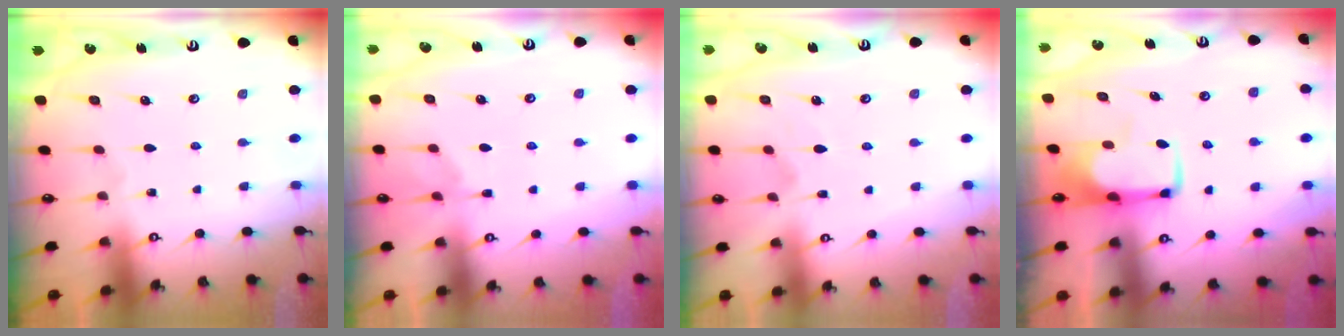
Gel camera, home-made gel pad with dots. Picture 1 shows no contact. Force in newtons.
{"total": 1.2, "press": 0.6, "slide": 1.1}
{"total": 2.7, "press": 2.5, "slide": 1.2}
{"total": 1.8, "press": 1.7, "slide": 0.5}